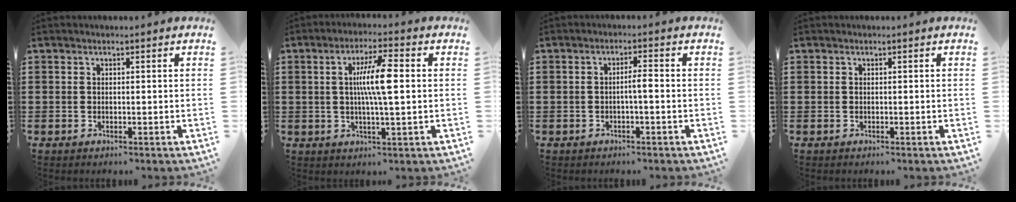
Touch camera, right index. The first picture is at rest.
{"total": 7.6, "force": [0.8, 1.1, 7.5], "torque": [-0.139, 0.004, 0.007]}
{"total": 2.3, "force": [-0.6, 0.2, 2.2], "torque": [-0.040, 0.002, -0.013]}
{"total": 0.0}